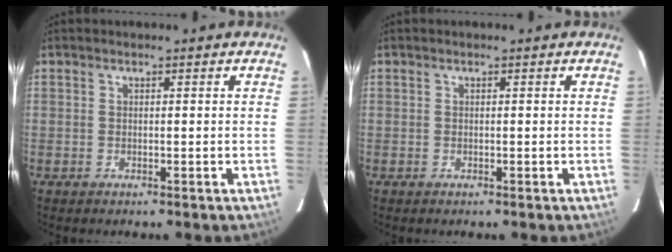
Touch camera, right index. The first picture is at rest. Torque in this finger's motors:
{"motor_torque": [0.00, 0.00, 0.03, 0.01]}